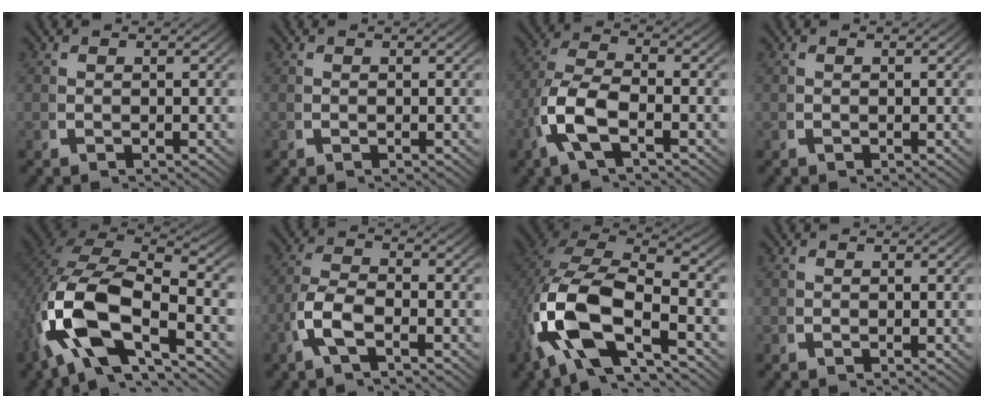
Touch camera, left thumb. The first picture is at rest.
{"total": 0.0}
{"total": 7.2, "force": [-1.3, 4.0, 5.8], "torque": [-0.151, -0.025, -0.015]}
{"total": 0.0}
{"total": 17.1, "force": [-0.7, 11.5, 12.6], "torque": [-0.267, -0.036, -0.004]}
{"total": 4.6, "force": [-1.1, 2.5, 3.7], "torque": [-0.092, -0.011, -0.020]}
{"total": 15.5, "force": [-0.7, 10.3, 11.6], "torque": [-0.260, -0.043, 0.003]}
{"total": 0.0}